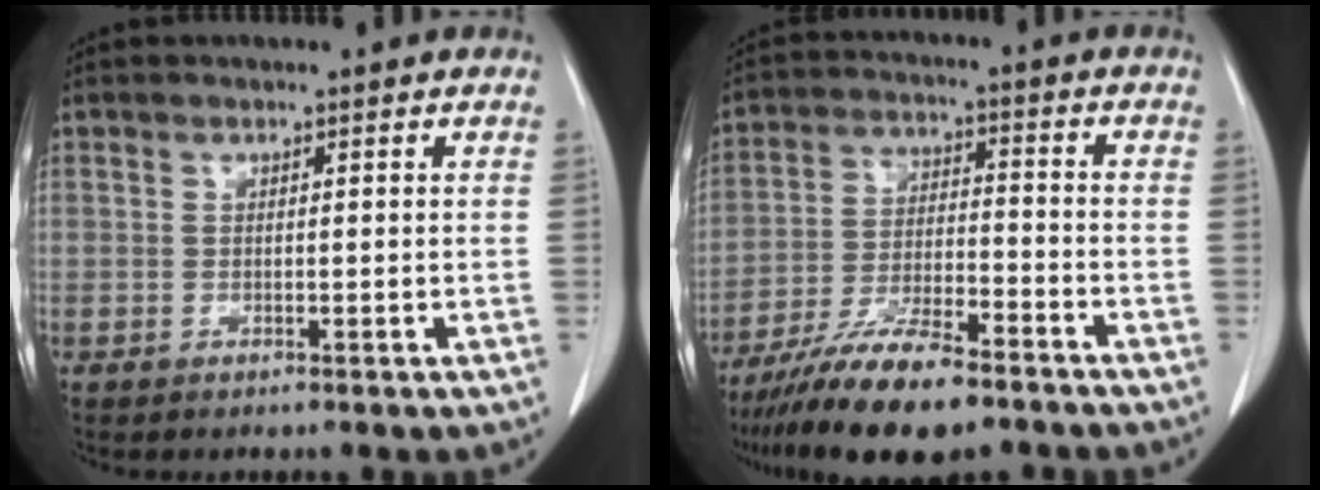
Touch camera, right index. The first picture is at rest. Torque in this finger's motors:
{"motor_torque": [0.86, -1.01, 0.79, 0.21]}